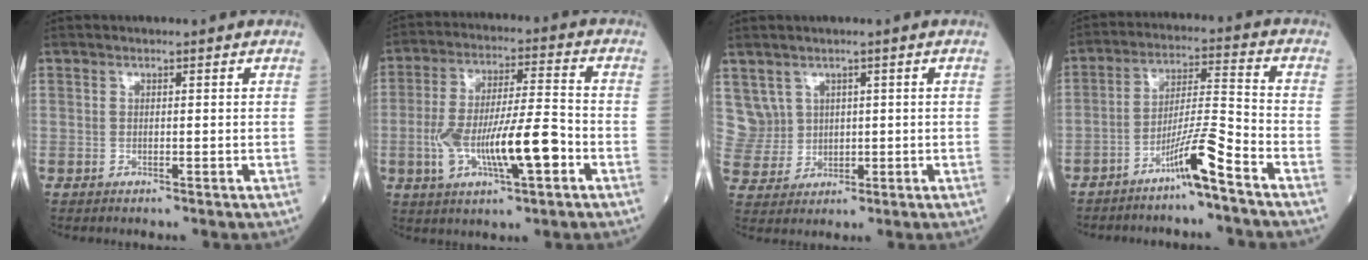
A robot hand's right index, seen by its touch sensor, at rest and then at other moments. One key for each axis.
{"total": 13.1, "fx": -3.7, "fy": 2.6, "fz": 12.4, "tx": -0.238, "ty": 0.009, "tz": -0.059}
{"total": 6.0, "fx": 2.4, "fy": 5.5, "fz": 0.1, "tx": -0.008, "ty": 0.022, "tz": 0.061}
{"total": 7.8, "fx": -5.3, "fy": -0.7, "fz": 5.7, "tx": -0.103, "ty": 0.000, "tz": -0.100}